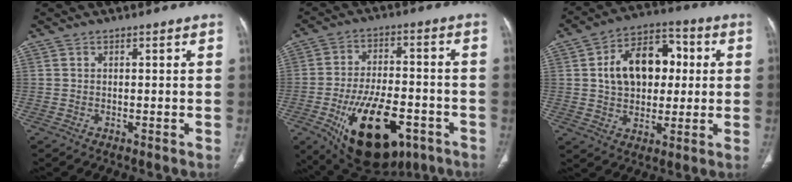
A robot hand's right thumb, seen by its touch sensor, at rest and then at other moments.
{"total": 21.0, "force": [-9.1, 10.7, 15.6], "torque": [-0.248, 0.022, -0.125]}
{"total": 15.2, "force": [2.4, 10.3, 10.9], "torque": [-0.139, 0.019, 0.034]}